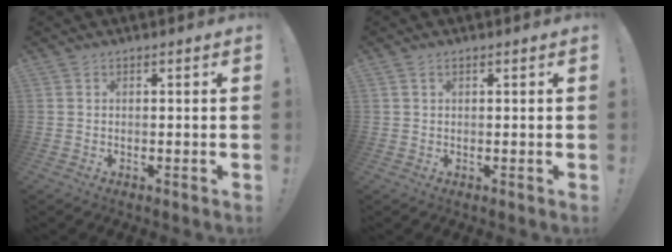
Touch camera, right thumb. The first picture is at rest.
{"total": 0.9, "force": [0.4, 0.5, 0.6], "torque": [-0.010, 0.002, 0.007]}